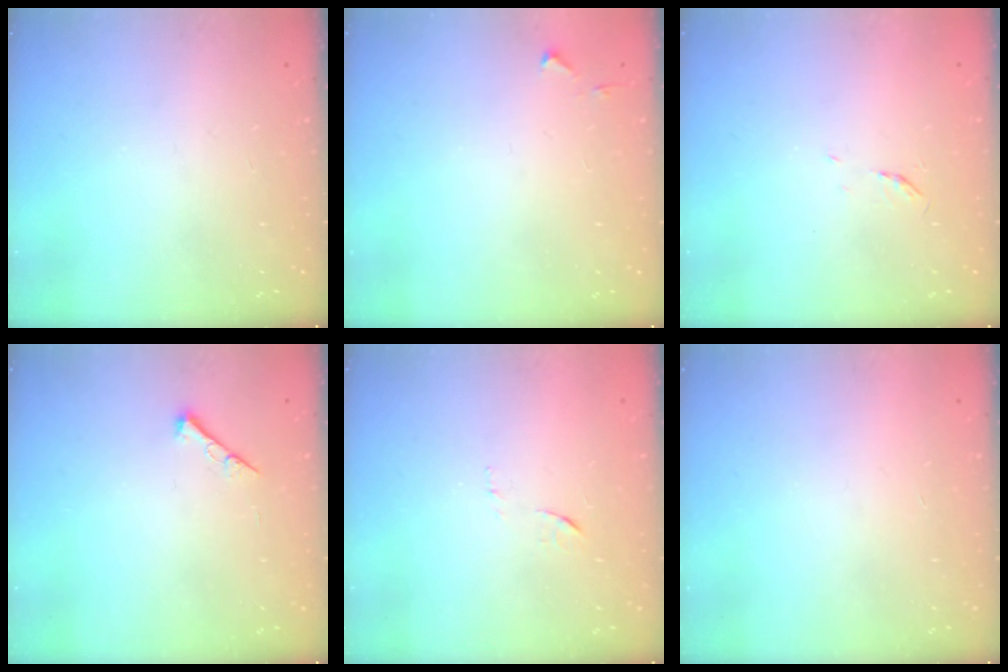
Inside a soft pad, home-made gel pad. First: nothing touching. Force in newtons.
{"total": 3.7, "press": 3.7, "slide": 0.6}
{"total": 3.5, "press": 3.4, "slide": 0.5}
{"total": 4.3, "press": 4.3, "slide": 0.5}
{"total": 6.5, "press": 6.5, "slide": 0.5}
{"total": 1.6, "press": 1.6, "slide": 0.1}